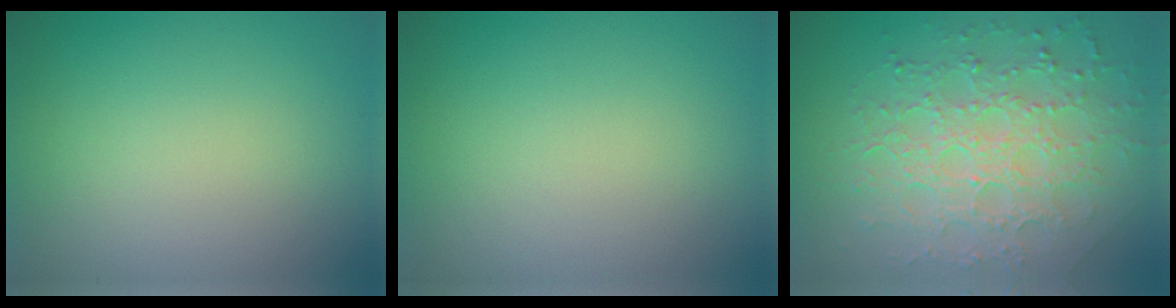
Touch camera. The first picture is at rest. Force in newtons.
{"total": 0.0}
{"total": 7.5, "press": 5.4, "slide": 5.3}